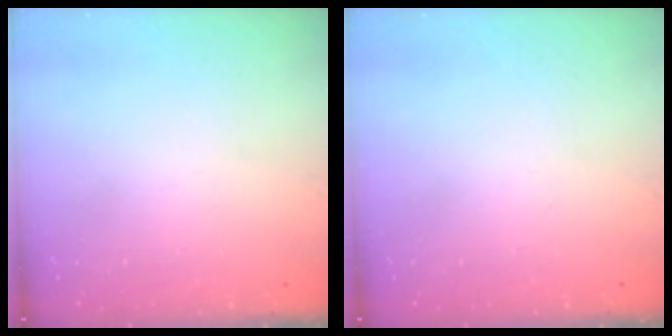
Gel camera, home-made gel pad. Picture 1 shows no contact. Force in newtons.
{"total": 0.0}